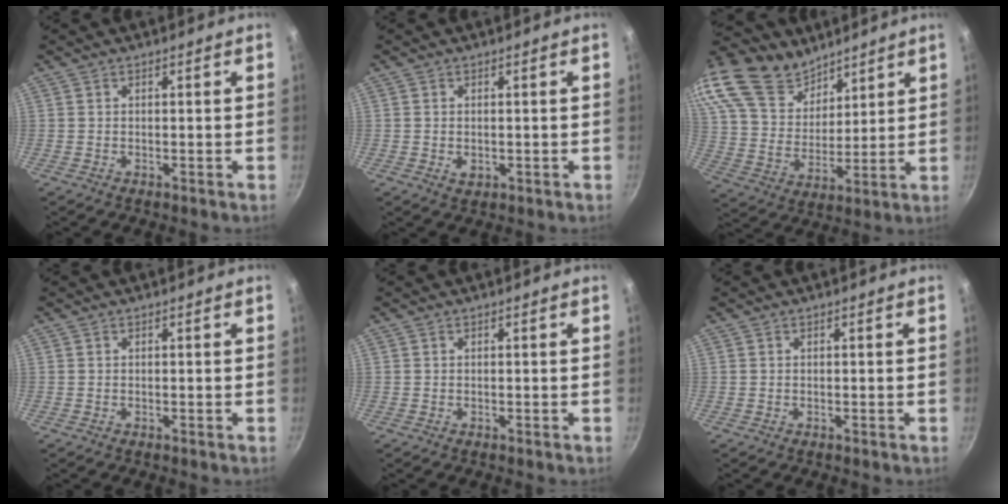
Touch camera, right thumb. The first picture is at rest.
{"total": 1.8, "force": [-0.2, 1.3, 1.2], "torque": [-0.019, -0.003, -0.001]}
{"total": 25.6, "force": [17.6, 15.2, 10.7], "torque": [-0.218, -0.037, 0.336]}
{"total": 0.0}
{"total": 0.0}
{"total": 0.0}